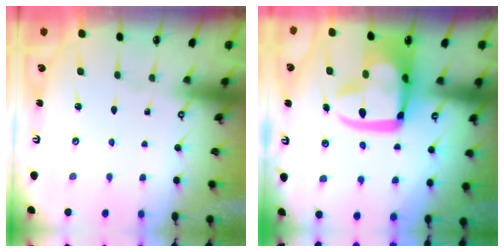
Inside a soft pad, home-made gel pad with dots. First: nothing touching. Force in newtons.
{"total": 19.3, "press": 19.1, "slide": 2.3}